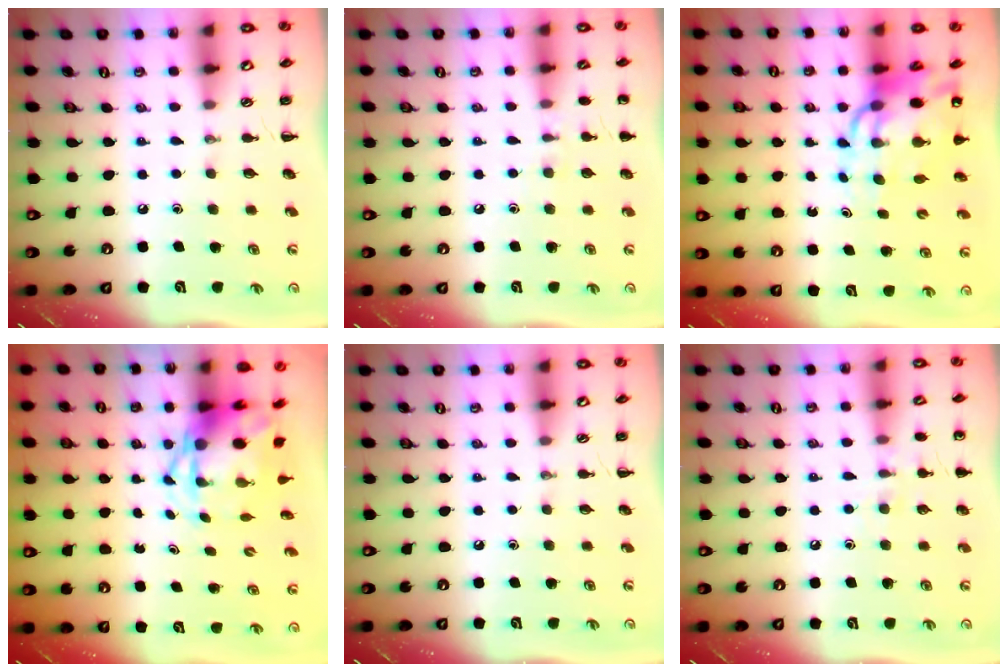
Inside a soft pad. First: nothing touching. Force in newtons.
{"total": 6.4, "press": 6.1, "slide": 1.8}
{"total": 14.1, "press": 13.5, "slide": 4.0}
{"total": 4.7, "press": 4.5, "slide": 1.1}
{"total": 0.0}
{"total": 7.6, "press": 7.3, "slide": 2.0}